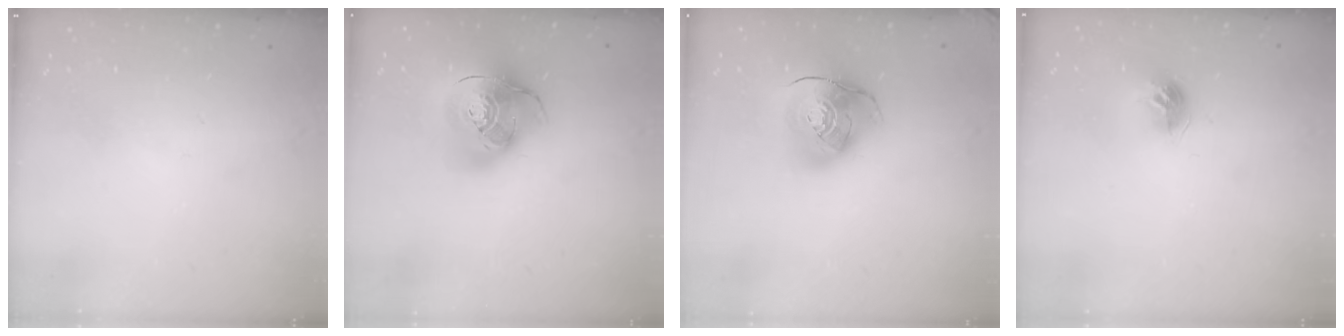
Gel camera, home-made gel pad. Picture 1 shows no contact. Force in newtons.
{"total": 19.4, "press": 19.2, "slide": 2.5}
{"total": 15.1, "press": 14.9, "slide": 2.2}
{"total": 8.6, "press": 8.6, "slide": 0.0}